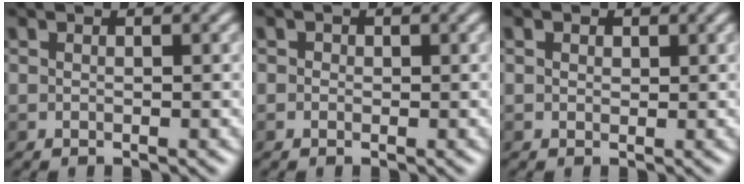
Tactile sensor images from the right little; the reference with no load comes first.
{"total": 0.5, "force": [0.1, 0.5, 0.1], "torque": [0.001, -0.006, -0.002]}
{"total": 0.8, "force": [0.4, 0.7, 0.2], "torque": [-0.004, -0.003, 0.005]}